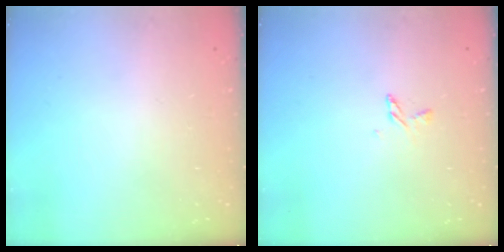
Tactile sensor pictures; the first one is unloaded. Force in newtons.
{"total": 3.9, "press": 3.9, "slide": 0.4}